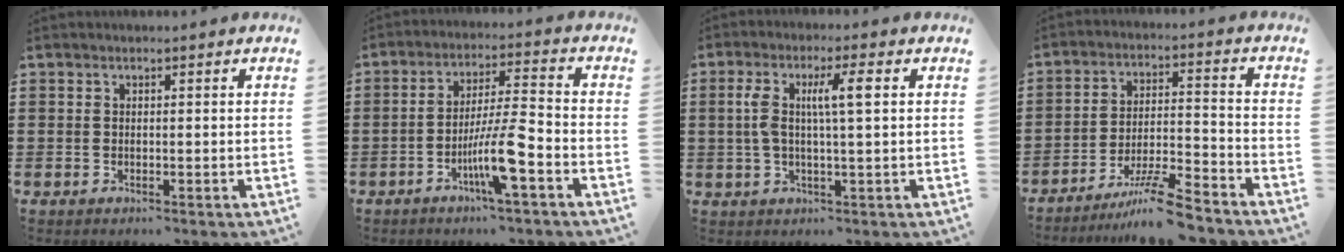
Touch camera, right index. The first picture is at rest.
{"total": 8.9, "force": [-4.0, 0.7, 8.0], "torque": [-0.148, -0.005, -0.076]}
{"total": 6.8, "force": [1.3, 1.2, 6.5], "torque": [-0.133, 0.002, 0.015]}
{"total": 8.8, "force": [-7.3, 0.5, 4.9], "torque": [-0.086, 0.007, -0.137]}